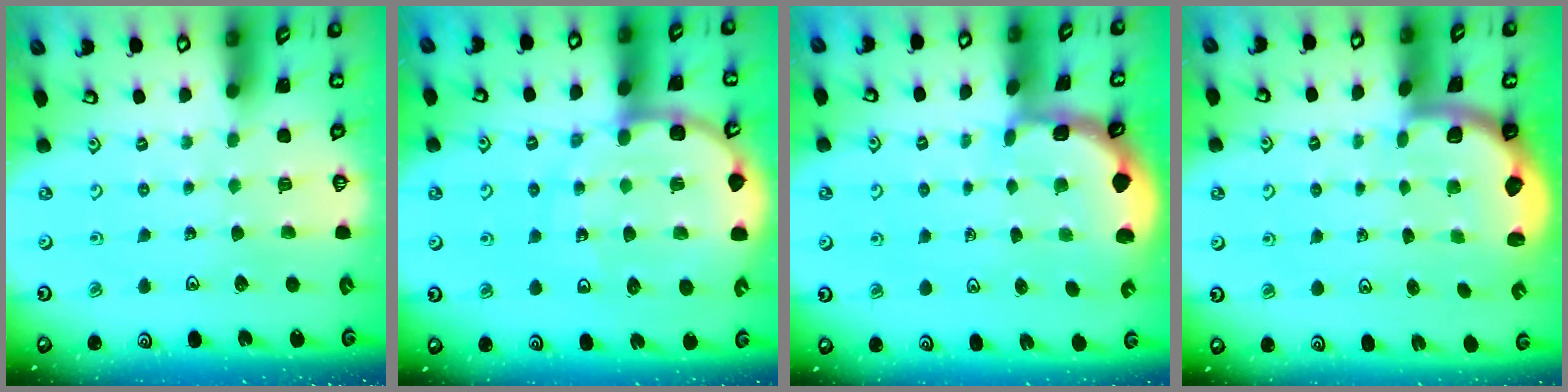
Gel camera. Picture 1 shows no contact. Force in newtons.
{"total": 12.7, "press": 12.4, "slide": 2.8}
{"total": 1.8, "press": 1.8, "slide": 0.3}
{"total": 2.0, "press": 1.9, "slide": 0.5}